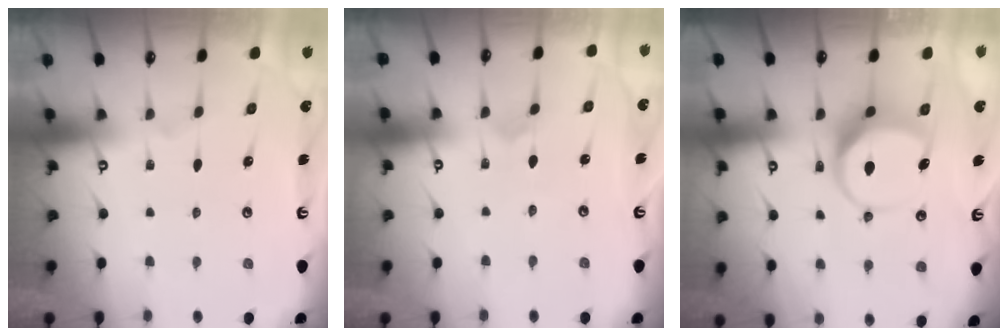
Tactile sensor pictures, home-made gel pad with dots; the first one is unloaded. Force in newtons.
{"total": 2.3, "press": 2.3, "slide": 0.2}
{"total": 8.0, "press": 7.9, "slide": 1.0}